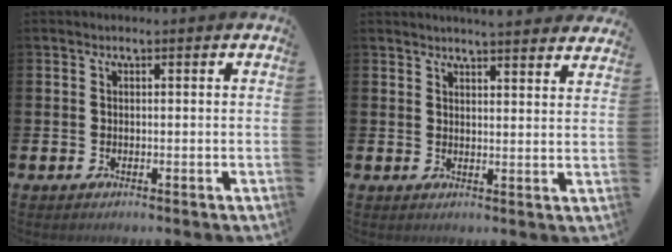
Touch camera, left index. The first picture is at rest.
{"total": 4.4, "force": [4.4, -0.3, 0.1], "torque": [-0.003, -0.026, 0.078]}